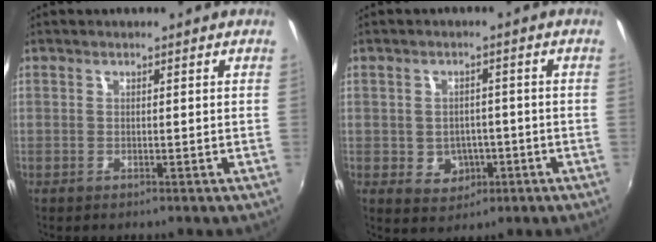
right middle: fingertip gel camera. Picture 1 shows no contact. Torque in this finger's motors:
{"motor_torque": [0.56, -0.59, 0.12, 0.01]}